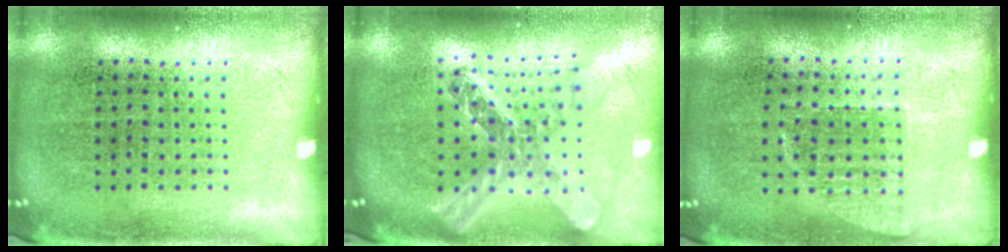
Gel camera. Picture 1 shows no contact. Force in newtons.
{"total": 2.4, "press": 1.9, "slide": 1.4}
{"total": 0.6, "press": 0.6, "slide": 0.2}